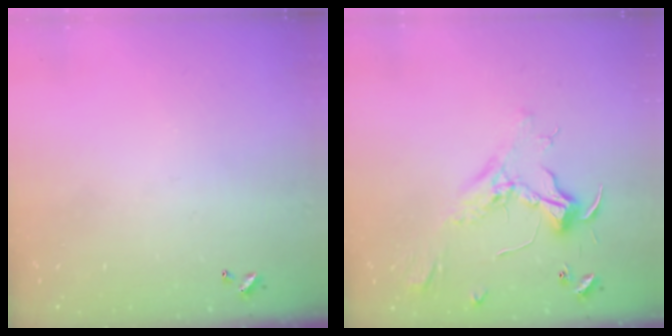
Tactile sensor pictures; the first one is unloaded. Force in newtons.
{"total": 2.3, "press": 2.2, "slide": 0.8}